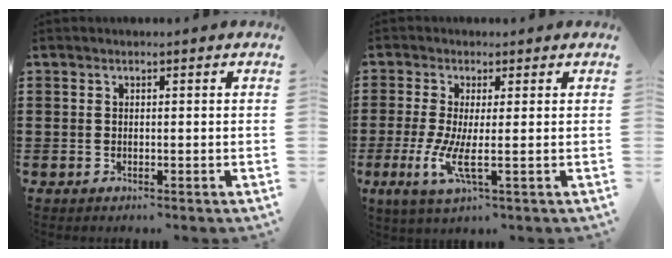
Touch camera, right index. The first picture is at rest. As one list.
[{"total": 5.5, "force": [-0.7, 0.7, 5.4], "torque": [-0.120, -0.018, -0.014]}]